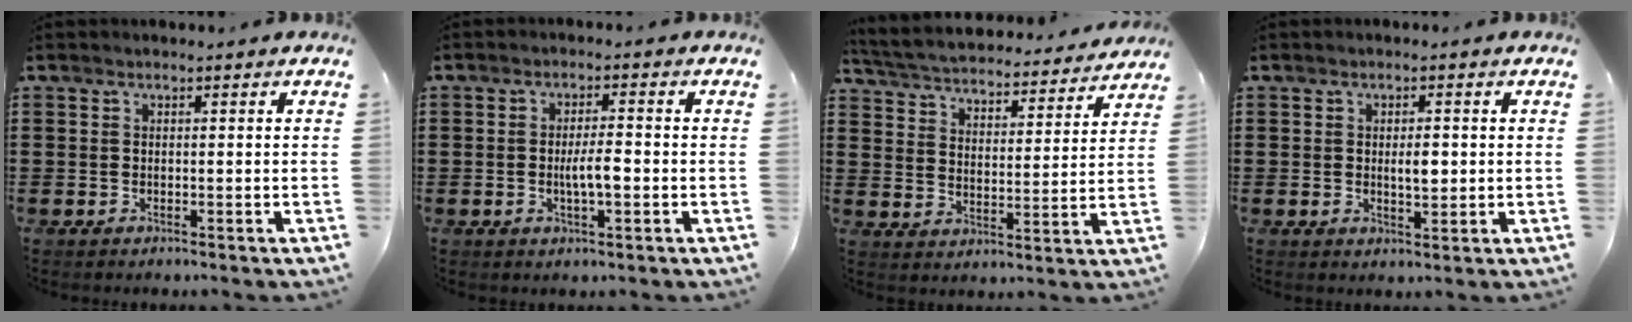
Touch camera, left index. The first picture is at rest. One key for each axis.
{"total": 3.7, "fx": -0.7, "fy": 0.9, "fz": 3.5, "tx": -0.069, "ty": 0.002, "tz": -0.016}
{"total": 4.0, "fx": 4.0, "fy": 0.1, "fz": 0.3, "tx": -0.030, "ty": -0.033, "tz": 0.062}
{"total": 2.7, "fx": 0.2, "fy": 1.1, "fz": 2.5, "tx": -0.041, "ty": -0.001, "tz": 0.000}